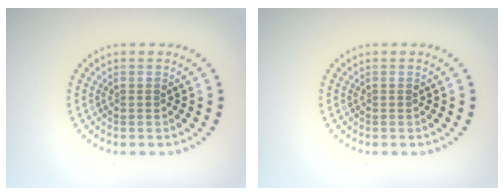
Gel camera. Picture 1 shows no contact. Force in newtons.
{"total": 0.0}